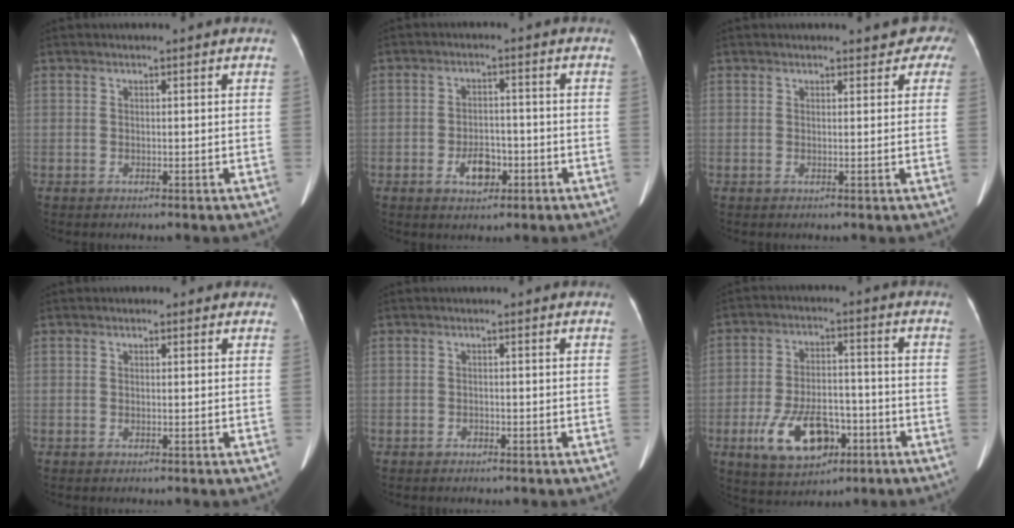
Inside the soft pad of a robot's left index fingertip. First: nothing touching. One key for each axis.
{"total": 4.5, "fx": -2.1, "fy": 2.6, "fz": 3.0, "tx": -0.051, "ty": 0.004, "tz": -0.031}
{"total": 4.2, "fx": 3.0, "fy": 2.4, "fz": 1.5, "tx": 0.009, "ty": 0.005, "tz": 0.021}
{"total": 0.8, "fx": 0.3, "fy": 0.8, "fz": 0.2, "tx": 0.000, "ty": 0.003, "tz": -0.003}
{"total": 0.8, "fx": -0.7, "fy": 0.4, "fz": 0.1, "tx": -0.001, "ty": 0.001, "tz": -0.012}
{"total": 11.2, "fx": -5.0, "fy": 5.9, "fz": 8.1, "tx": -0.158, "ty": 0.004, "tz": -0.076}